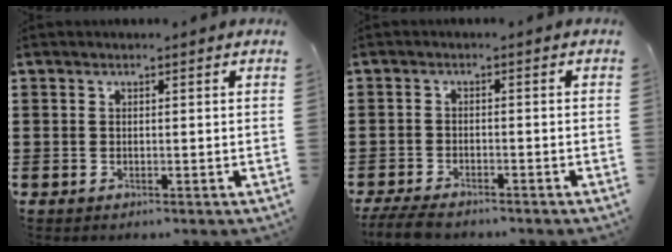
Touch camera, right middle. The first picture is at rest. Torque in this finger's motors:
{"motor_torque": [0.82, 0.07, 0.18, 0.08]}